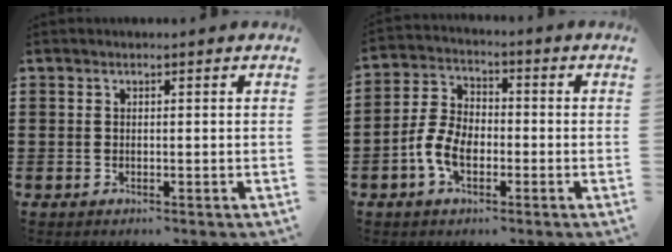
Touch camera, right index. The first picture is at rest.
{"total": 6.5, "force": [-2.5, 3.8, 4.7], "torque": [-0.115, 0.005, -0.053]}